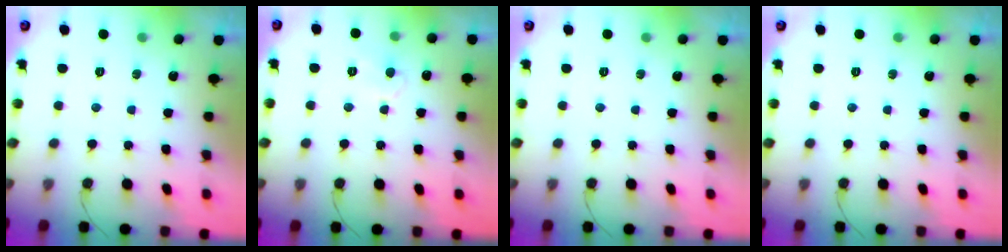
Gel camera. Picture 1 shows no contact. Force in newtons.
{"total": 7.0, "press": 7.0, "slide": 0.6}
{"total": 0.0}
{"total": 0.0}